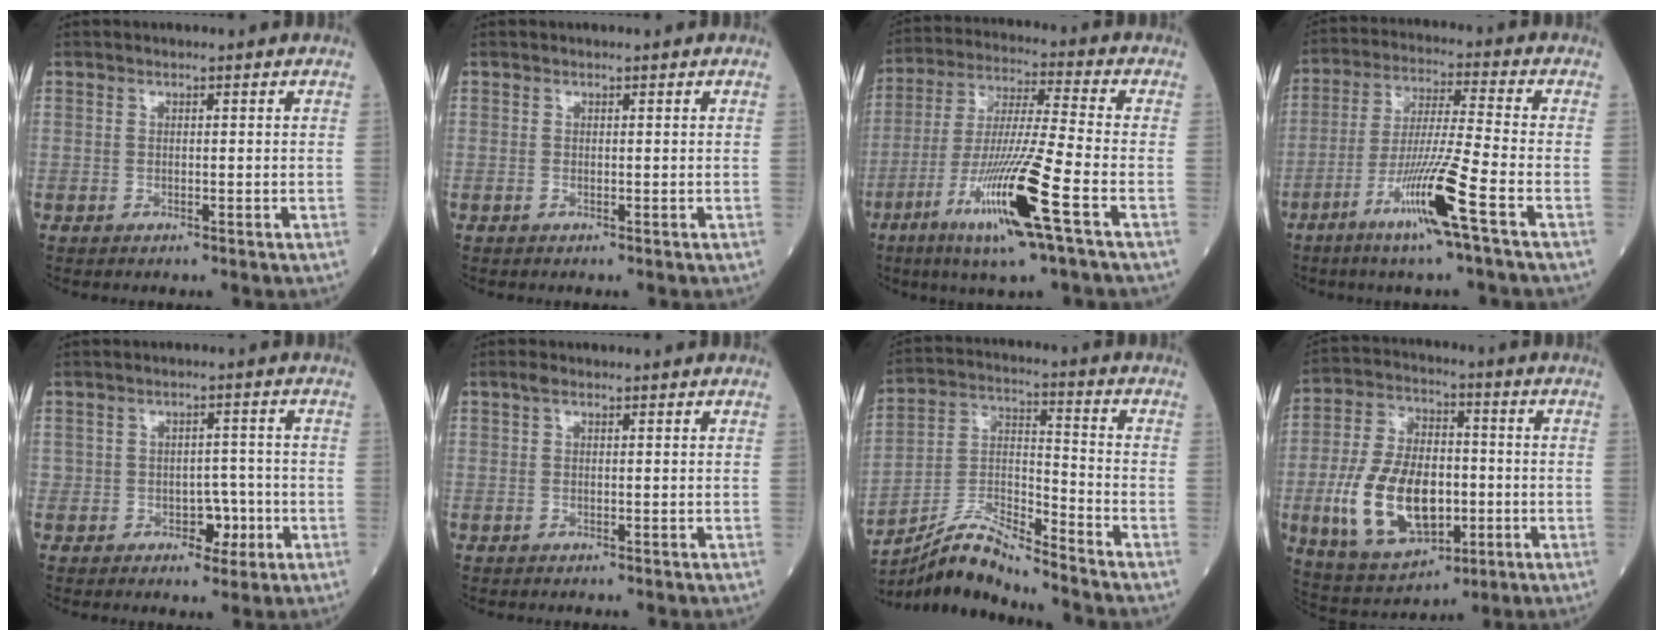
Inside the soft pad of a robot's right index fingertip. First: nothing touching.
{"total": 0.0}
{"total": 15.2, "force": [-6.6, -0.5, 13.7], "torque": [-0.276, -0.023, -0.120]}
{"total": 11.3, "force": [-5.6, -1.3, 9.7], "torque": [-0.188, -0.017, -0.106]}
{"total": 3.8, "force": [-1.3, 2.8, 2.3], "torque": [-0.022, 0.010, -0.013]}
{"total": 0.8, "force": [0.5, 0.2, 0.6], "torque": [-0.016, 0.010, 0.007]}
{"total": 10.1, "force": [-9.3, -0.3, 3.9], "torque": [-0.083, 0.012, -0.172]}
{"total": 16.0, "force": [-3.2, 8.8, 13.0], "torque": [-0.270, 0.007, -0.043]}